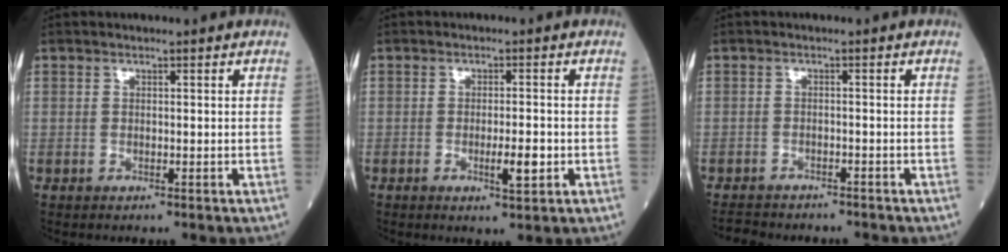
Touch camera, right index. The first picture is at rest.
{"total": 3.6, "force": [-1.0, 0.7, 3.4], "torque": [-0.056, -0.003, -0.012]}
{"total": 7.3, "force": [-6.7, 2.1, 2.2], "torque": [-0.041, -0.006, -0.092]}